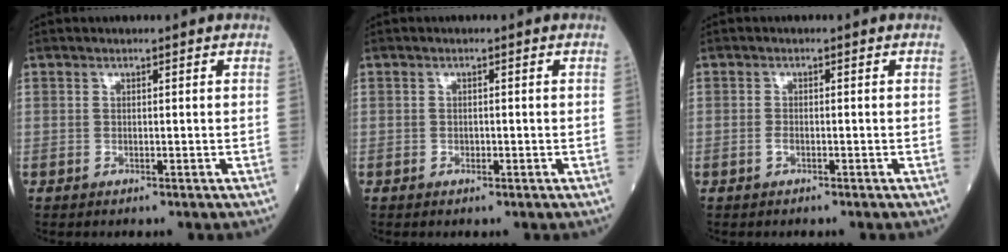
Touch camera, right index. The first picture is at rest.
{"total": 0.8, "force": [-0.4, 0.4, 0.5], "torque": [-0.011, 0.001, -0.004]}
{"total": 0.9, "force": [-0.6, 0.3, 0.7], "torque": [-0.017, 0.001, -0.011]}